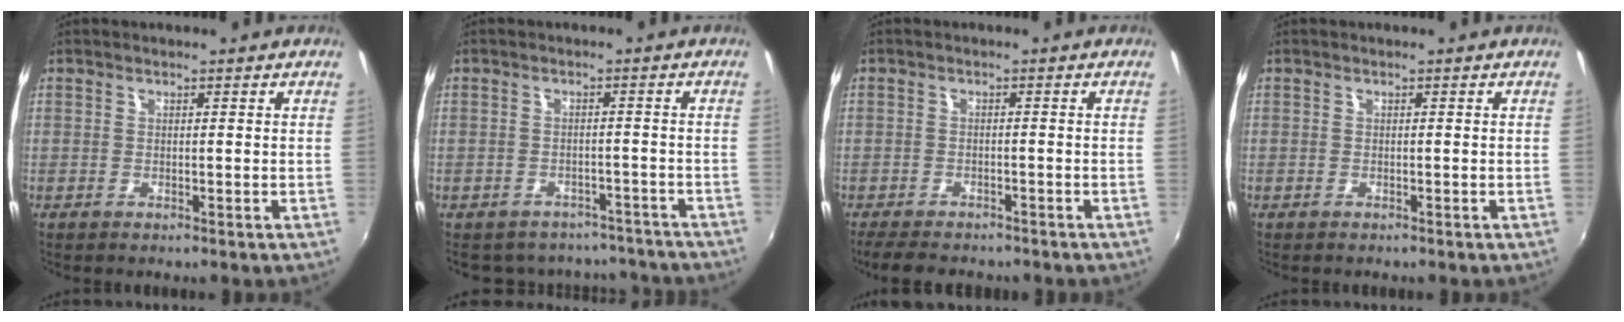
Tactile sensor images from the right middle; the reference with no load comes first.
{"total": 12.4, "force": [-10.6, 5.6, 3.0], "torque": [-0.068, 0.014, -0.122]}
{"total": 7.2, "force": [-6.1, 2.4, 2.9], "torque": [-0.074, -0.015, -0.098]}
{"total": 0.0}